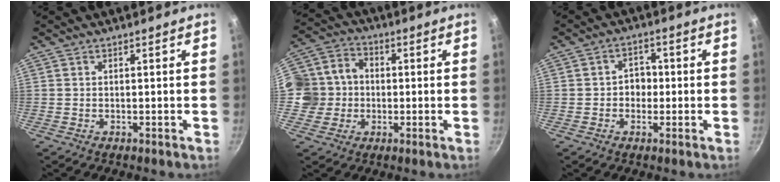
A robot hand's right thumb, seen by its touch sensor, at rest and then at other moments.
{"total": 10.4, "force": [-0.6, 9.5, 4.2], "torque": [-0.047, 0.021, -0.028]}
{"total": 4.1, "force": [-0.4, 3.5, 2.1], "torque": [0.002, 0.011, -0.009]}